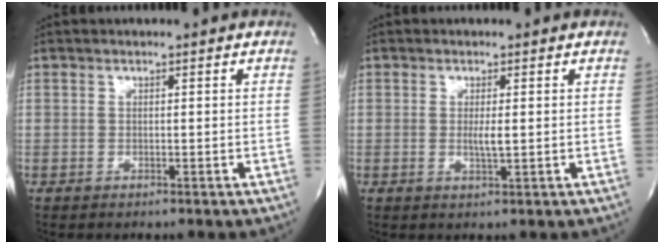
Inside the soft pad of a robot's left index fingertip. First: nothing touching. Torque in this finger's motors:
{"motor_torque": [0.30, 0.07, 0.02, 0.01]}